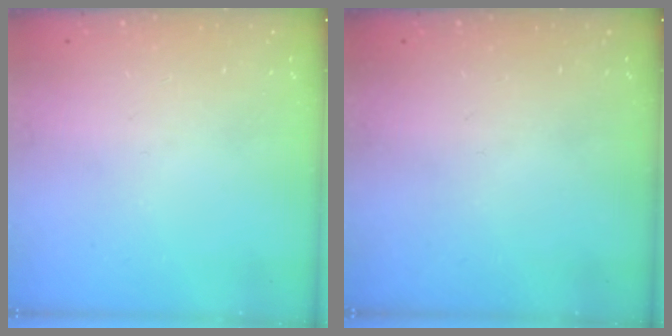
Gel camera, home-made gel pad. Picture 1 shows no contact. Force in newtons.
{"total": 0.0}